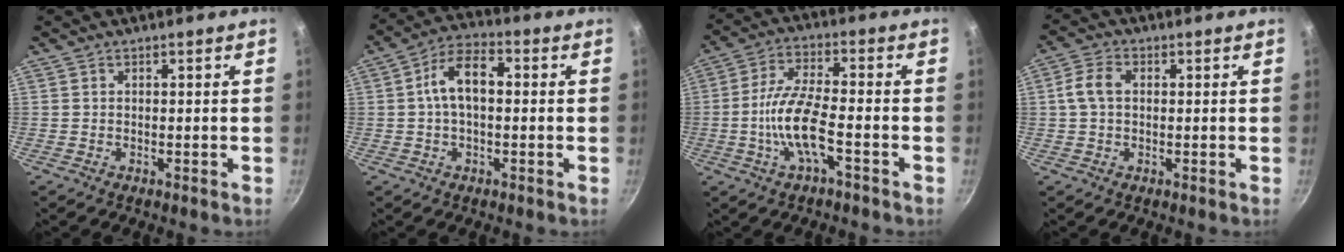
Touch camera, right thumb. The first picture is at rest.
{"total": 9.0, "force": [0.7, 5.0, 7.5], "torque": [-0.138, 0.028, 0.005]}
{"total": 10.5, "force": [-3.0, 3.4, 9.5], "torque": [-0.200, 0.030, -0.057]}
{"total": 5.0, "force": [0.6, 3.4, 3.7], "torque": [-0.079, 0.014, 0.007]}